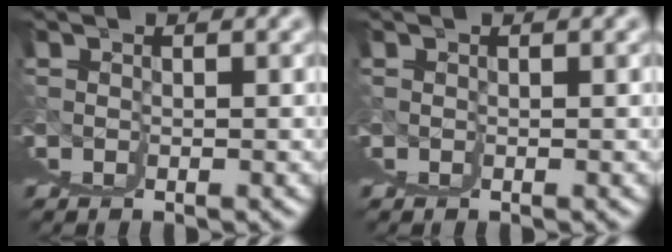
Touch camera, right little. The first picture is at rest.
{"total": 0.0}